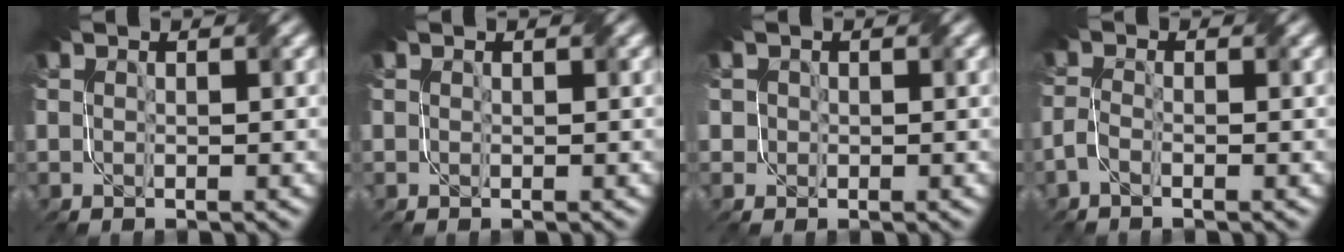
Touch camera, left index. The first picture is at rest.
{"total": 0.0}
{"total": 1.3, "force": [0.2, 1.3, 0.1], "torque": [-0.009, 0.001, 0.009]}
{"total": 1.5, "force": [-1.3, 0.3, 0.8], "torque": [-0.019, 0.003, -0.036]}